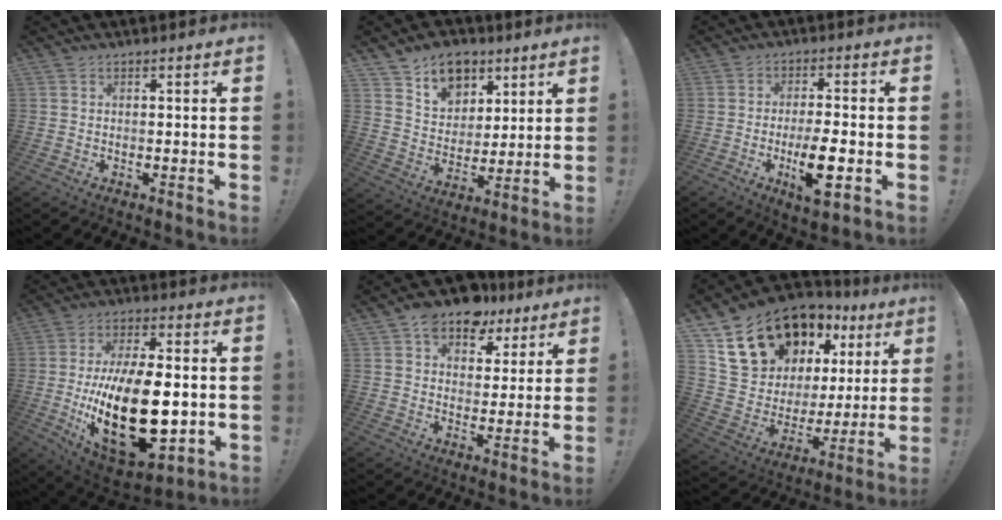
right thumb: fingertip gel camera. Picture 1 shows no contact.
{"total": 12.6, "force": [7.9, 8.8, 4.3], "torque": [-0.058, -0.050, 0.153]}
{"total": 10.2, "force": [-3.4, 2.7, 9.3], "torque": [-0.168, 0.001, -0.059]}
{"total": 27.7, "force": [-3.0, 13.4, 24.0], "torque": [-0.447, -0.005, -0.039]}
{"total": 12.3, "force": [9.4, 7.0, 4.0], "torque": [-0.075, -0.057, 0.174]}
{"total": 20.1, "force": [13.3, 12.3, 8.7], "torque": [-0.141, -0.087, 0.267]}